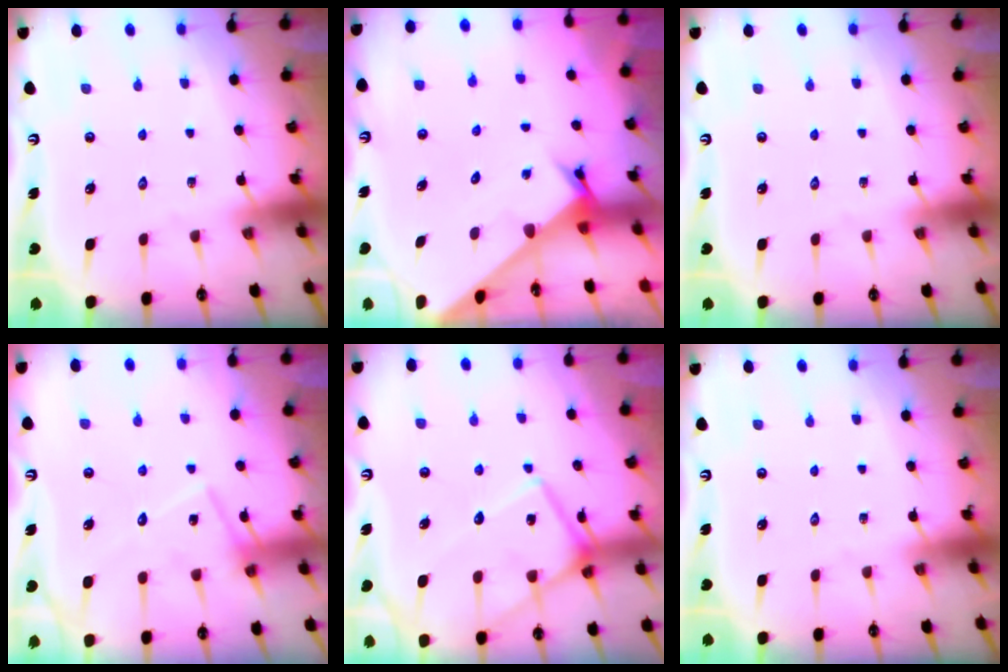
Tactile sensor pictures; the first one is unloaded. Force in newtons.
{"total": 2.4, "press": 2.4, "slide": 0.0}
{"total": 0.0}
{"total": 14.0, "press": 13.9, "slide": 0.9}
{"total": 16.3, "press": 16.3, "slide": 0.8}
{"total": 0.0}